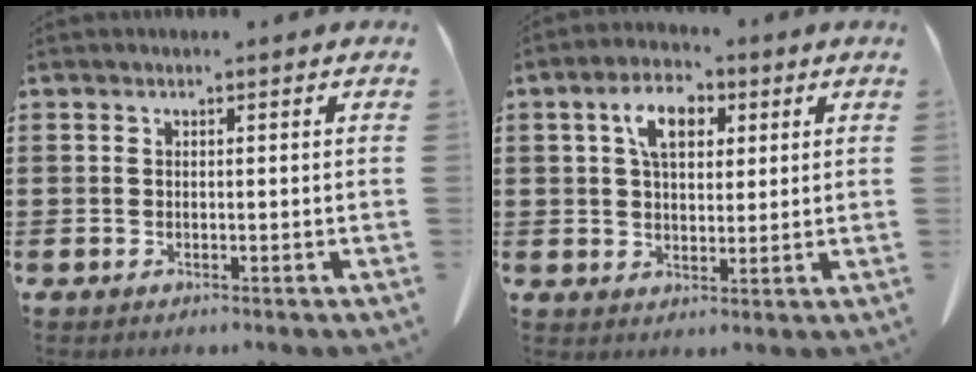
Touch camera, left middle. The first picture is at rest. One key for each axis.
{"total": 6.7, "fx": 2.6, "fy": 3.9, "fz": 4.7, "tx": -0.090, "ty": 0.012, "tz": 0.041}